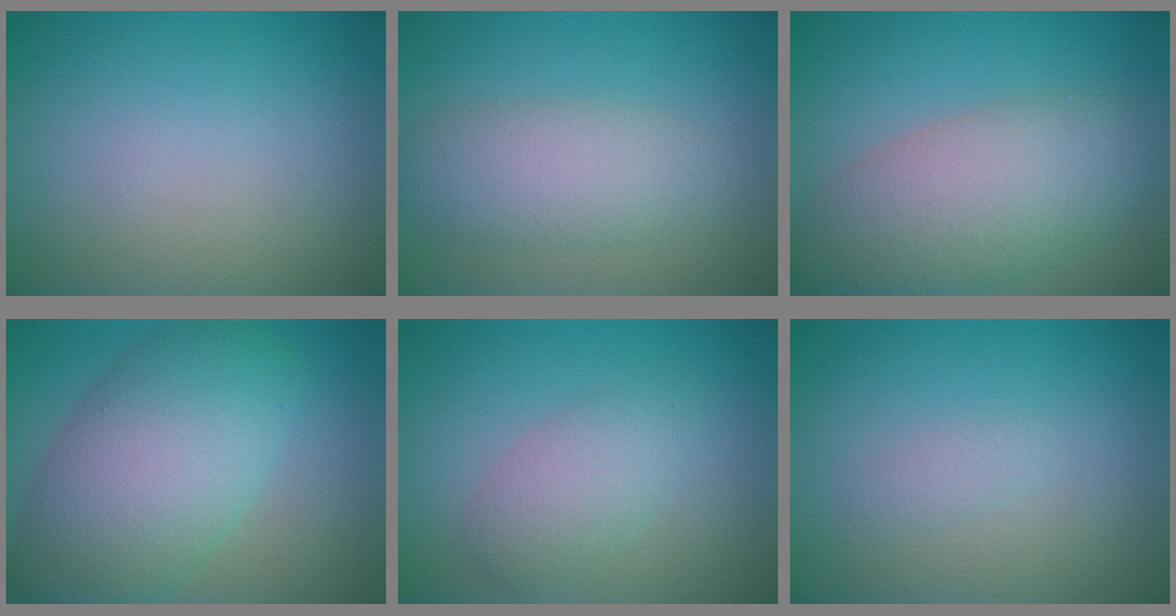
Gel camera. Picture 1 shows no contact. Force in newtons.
{"total": 4.3, "press": 4.3, "slide": 0.0}
{"total": 8.1, "press": 8.1, "slide": 0.4}
{"total": 10.2, "press": 10.2, "slide": 0.3}
{"total": 3.2, "press": 3.2, "slide": 0.1}
{"total": 0.8, "press": 0.8, "slide": 0.1}